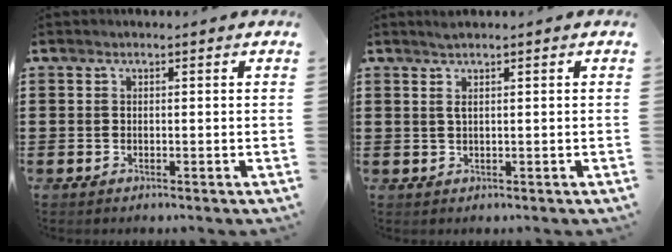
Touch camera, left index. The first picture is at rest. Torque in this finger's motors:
{"motor_torque": [0.35, -0.30, 0.06, 0.01]}